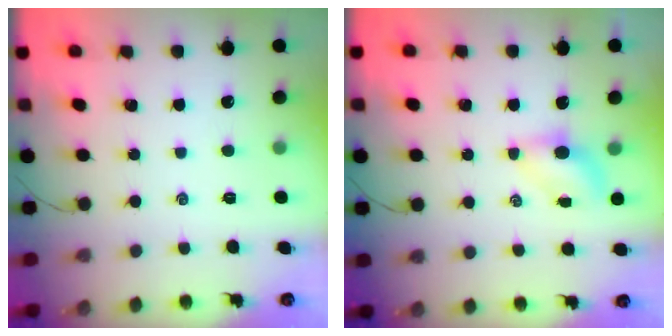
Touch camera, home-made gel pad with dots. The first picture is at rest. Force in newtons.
{"total": 4.3, "press": 4.2, "slide": 0.9}